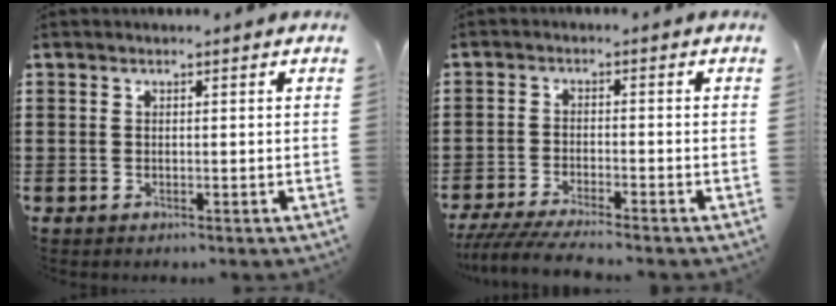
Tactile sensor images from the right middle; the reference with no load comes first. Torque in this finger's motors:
{"motor_torque": [2.14, 0.00, 0.08, 0.02]}